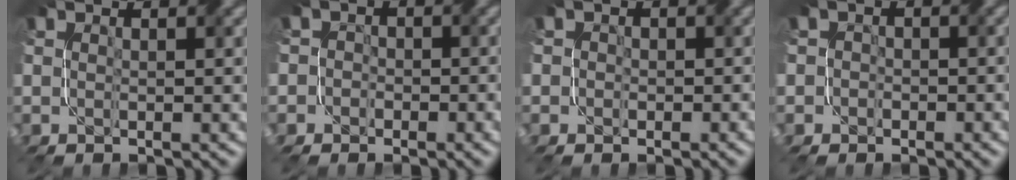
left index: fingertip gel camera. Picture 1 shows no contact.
{"total": 3.7, "force": [-0.6, 3.5, 0.9], "torque": [0.004, 0.016, -0.046]}
{"total": 2.1, "force": [0.3, 2.0, 0.6], "torque": [0.005, 0.005, -0.012]}
{"total": 2.3, "force": [-0.2, 2.2, 0.6], "torque": [0.005, 0.008, -0.019]}